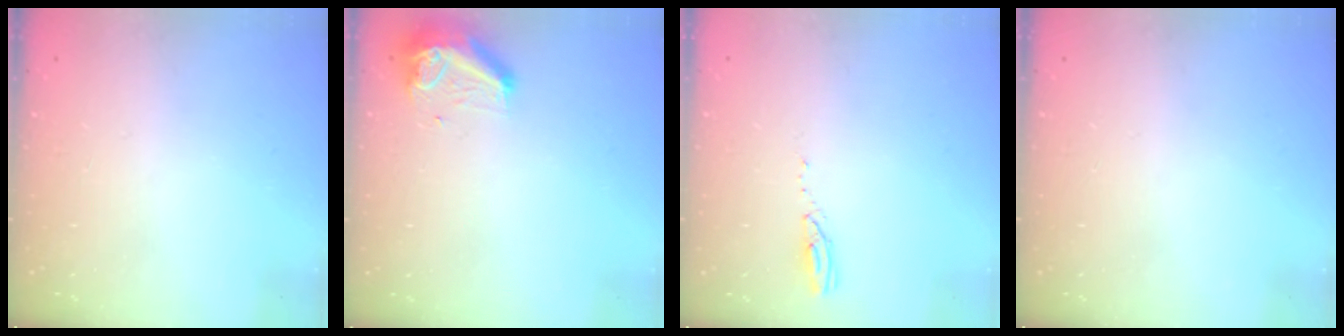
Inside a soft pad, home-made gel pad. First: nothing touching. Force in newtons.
{"total": 9.6, "press": 9.5, "slide": 0.6}
{"total": 3.4, "press": 3.3, "slide": 0.3}
{"total": 13.4, "press": 3.0, "slide": 13.1}